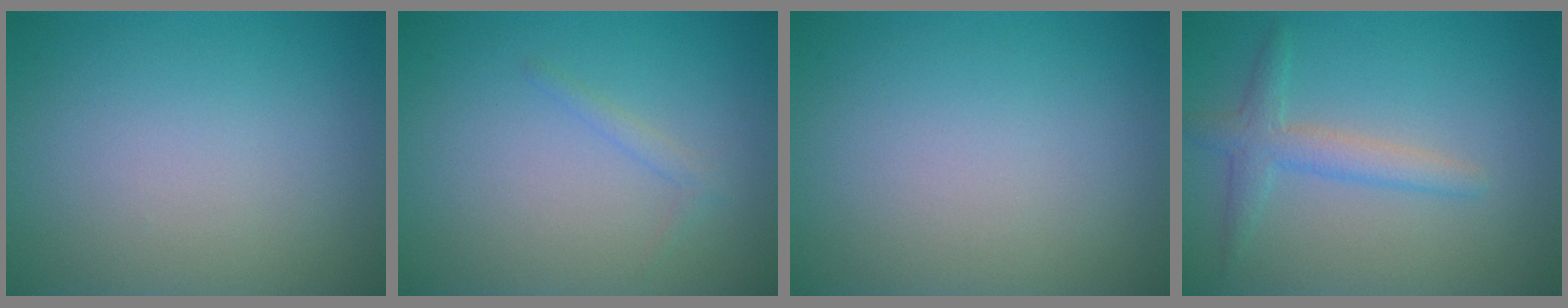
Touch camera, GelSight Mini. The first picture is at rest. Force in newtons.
{"total": 0.8, "press": 0.8, "slide": 0.1}
{"total": 0.0}
{"total": 2.3, "press": 2.3, "slide": 0.0}